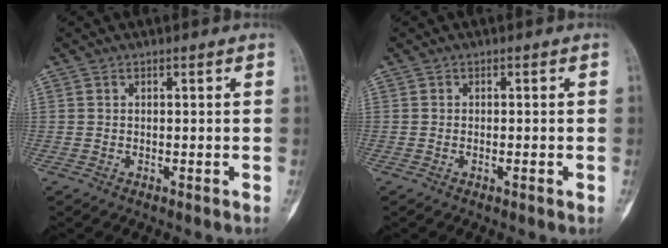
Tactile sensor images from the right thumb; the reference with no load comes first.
{"total": 1.0, "force": [-0.3, 0.3, 0.9], "torque": [-0.011, 0.002, -0.005]}